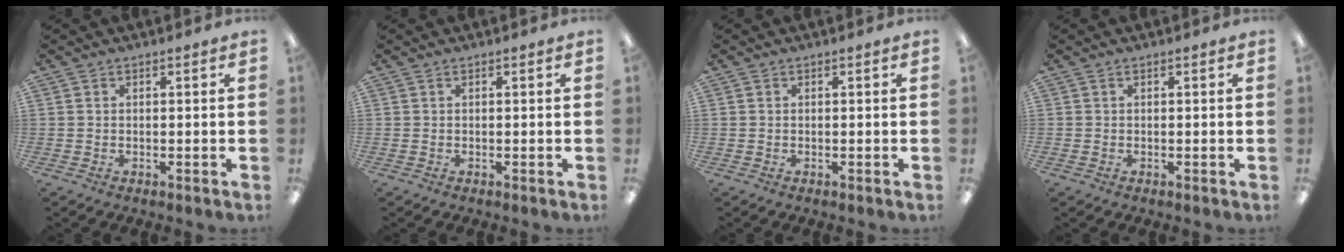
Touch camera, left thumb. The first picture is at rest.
{"total": 0.0}
{"total": 0.0}
{"total": 0.0}